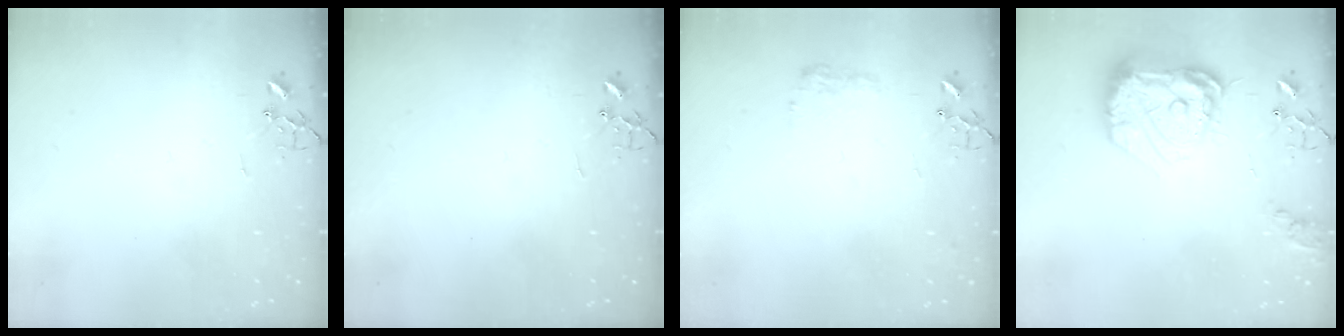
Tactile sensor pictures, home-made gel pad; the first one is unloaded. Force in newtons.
{"total": 0.0}
{"total": 7.8, "press": 7.8, "slide": 0.1}
{"total": 19.8, "press": 19.7, "slide": 2.0}